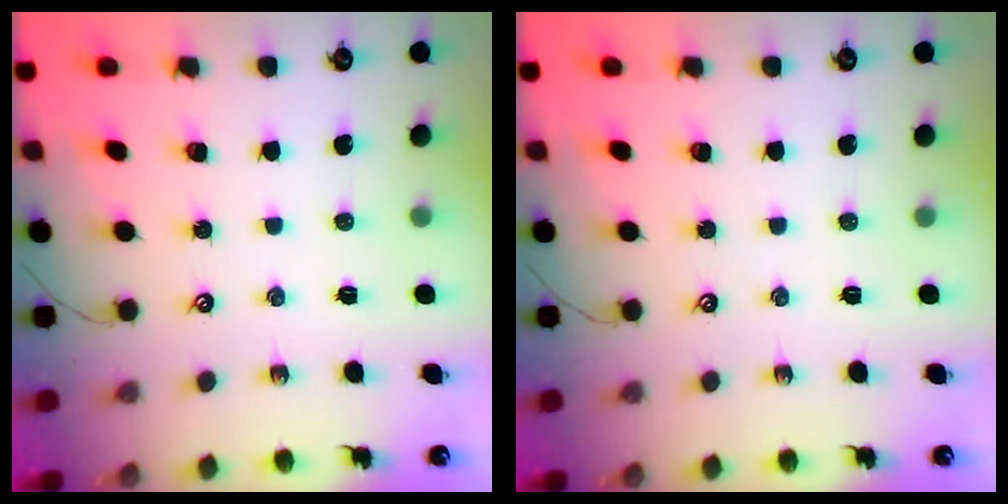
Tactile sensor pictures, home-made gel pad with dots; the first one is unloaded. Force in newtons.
{"total": 0.0}